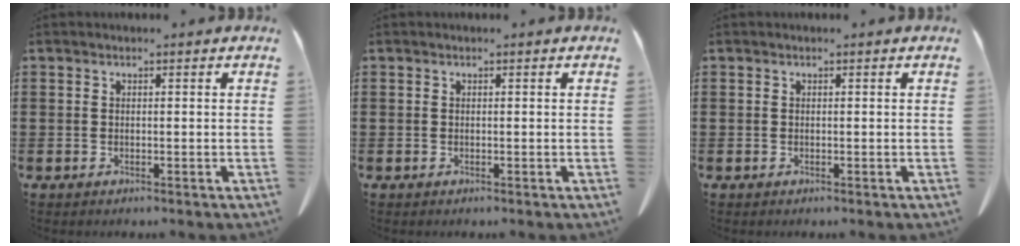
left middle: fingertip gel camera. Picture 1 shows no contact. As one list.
[{"total": 0.0}, {"total": 0.0}]